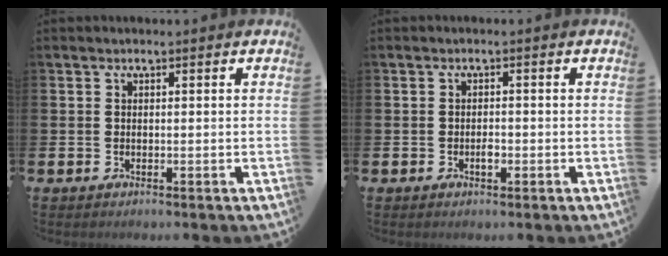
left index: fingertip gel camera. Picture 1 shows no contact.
{"total": 1.2, "force": [-0.4, 0.7, 0.9], "torque": [-0.017, -0.001, -0.007]}